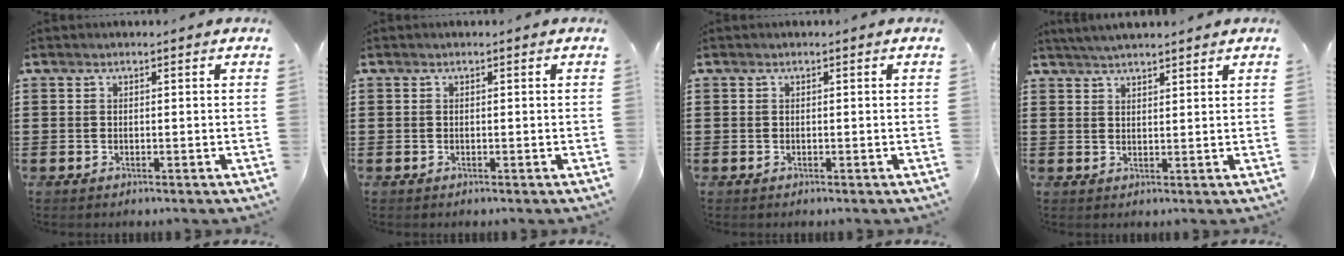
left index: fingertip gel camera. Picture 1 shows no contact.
{"total": 0.0}
{"total": 0.0}
{"total": 3.0, "force": [2.9, 0.1, 0.8], "torque": [-0.023, -0.001, 0.054]}